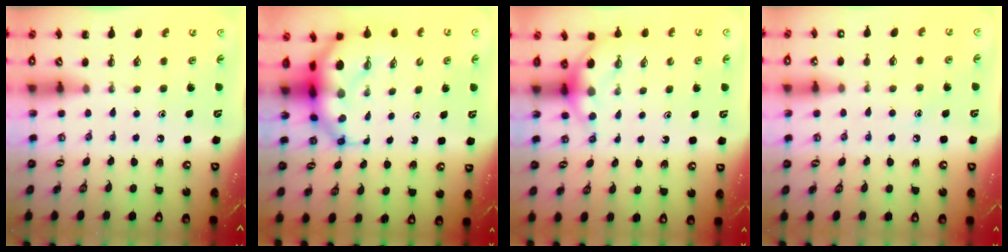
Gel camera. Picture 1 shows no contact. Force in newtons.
{"total": 7.9, "press": 7.6, "slide": 2.1}
{"total": 4.6, "press": 4.6, "slide": 0.2}
{"total": 7.3, "press": 7.1, "slide": 1.8}